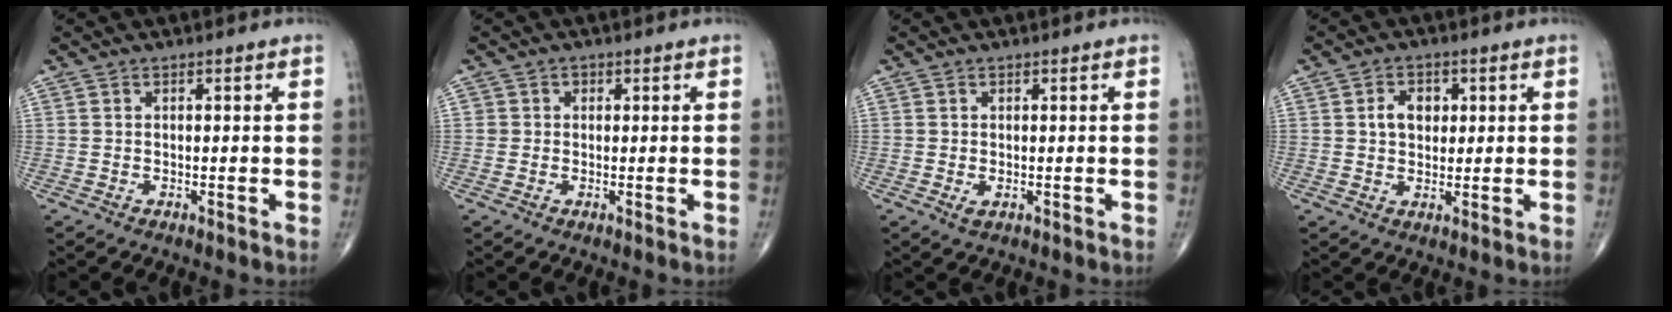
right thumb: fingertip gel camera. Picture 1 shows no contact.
{"total": 1.2, "force": [0.2, 1.2, 0.1], "torque": [0.012, 0.004, -0.001]}
{"total": 1.0, "force": [-0.1, 0.6, 0.8], "torque": [-0.012, -0.002, -0.001]}
{"total": 5.0, "force": [1.2, 3.7, 3.1], "torque": [-0.031, -0.001, 0.018]}